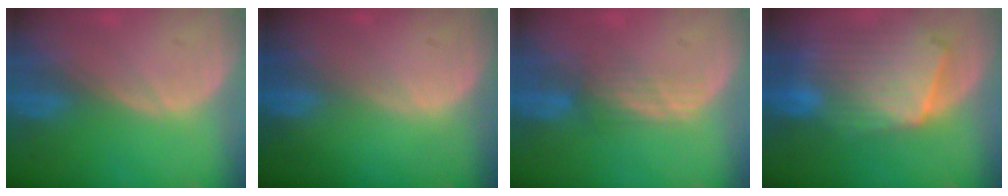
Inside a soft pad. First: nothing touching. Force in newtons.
{"total": 0.0}
{"total": 3.2, "press": 2.7, "slide": 1.7}
{"total": 10.7, "press": 9.3, "slide": 5.3}